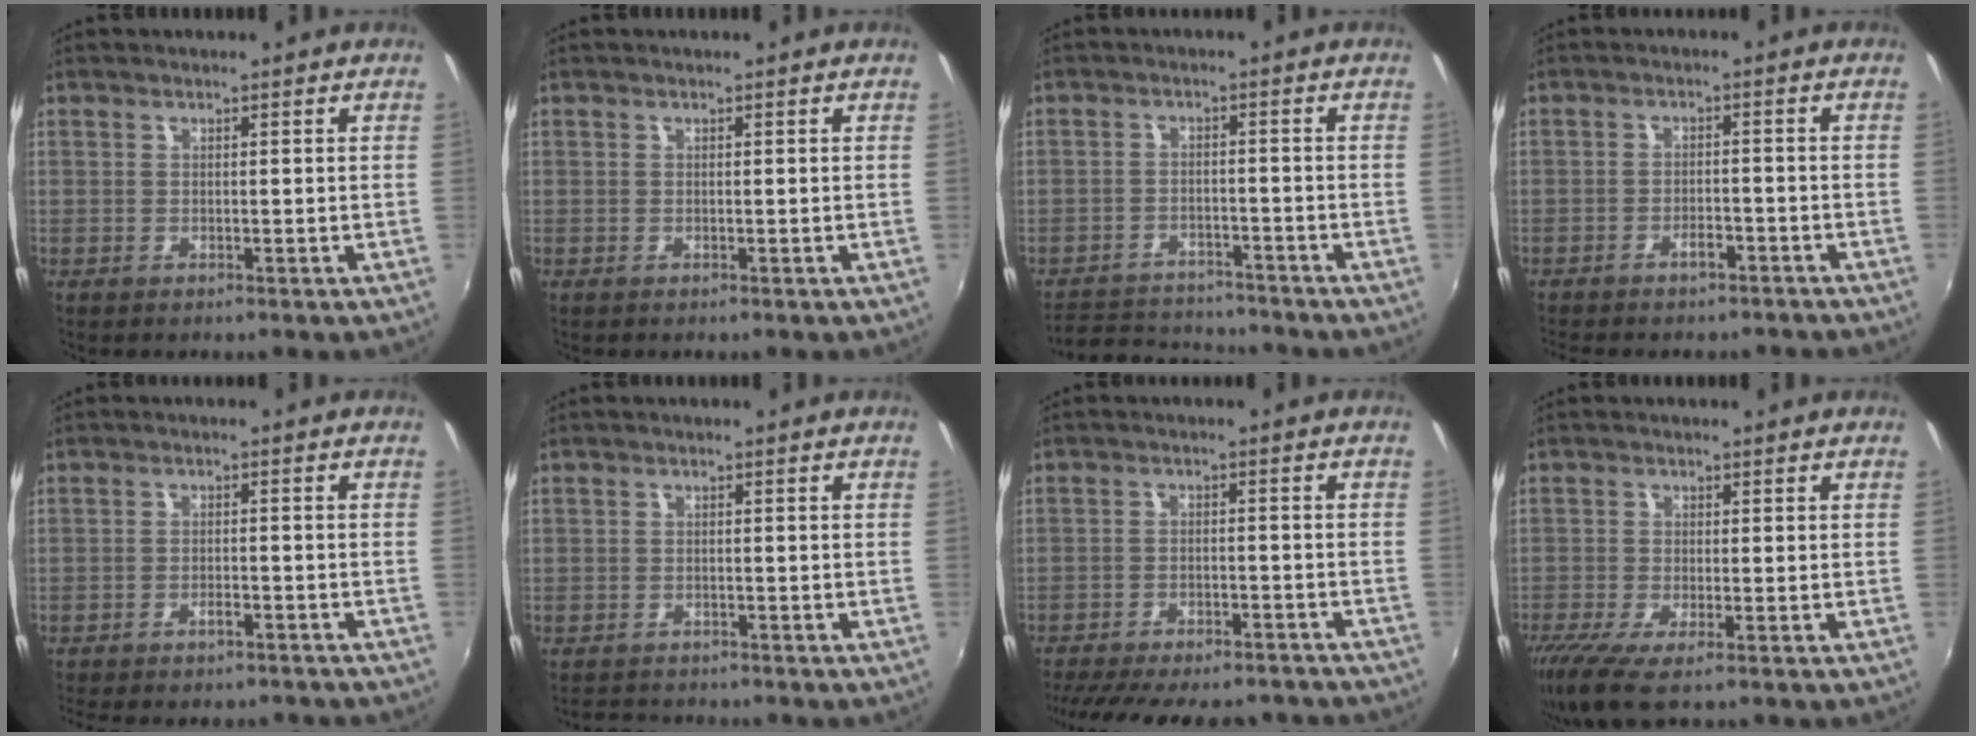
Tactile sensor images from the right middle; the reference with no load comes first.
{"total": 0.0}
{"total": 9.5, "force": [-8.8, 3.1, 1.8], "torque": [-0.056, 0.021, -0.132]}
{"total": 5.4, "force": [-4.6, 1.9, 2.1], "torque": [-0.050, 0.000, -0.062]}
{"total": 6.9, "force": [-6.1, 1.9, 2.6], "torque": [-0.065, -0.010, -0.084]}
{"total": 3.3, "force": [-3.0, 1.2, 0.2], "torque": [-0.017, 0.004, -0.056]}
{"total": 20.7, "force": [-17.7, 6.3, 8.8], "torque": [-0.187, -0.013, -0.234]}
{"total": 6.6, "force": [-4.3, 1.0, 5.0], "torque": [-0.116, -0.029, -0.080]}